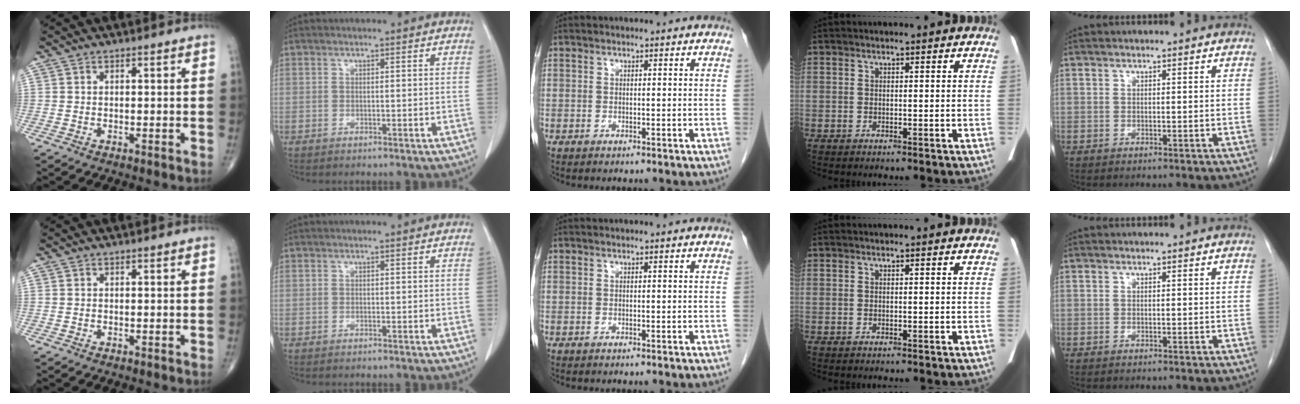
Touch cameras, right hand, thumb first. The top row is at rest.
{}